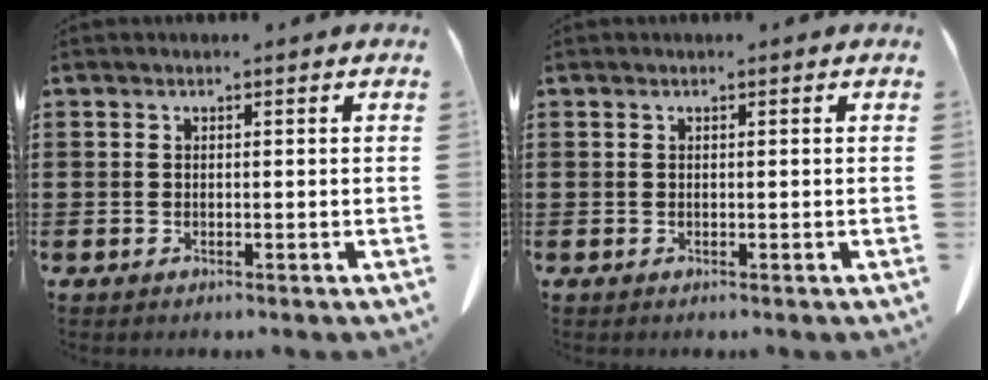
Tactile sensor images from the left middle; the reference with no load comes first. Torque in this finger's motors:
{"motor_torque": [0.00, 0.00, 0.00, 0.00]}